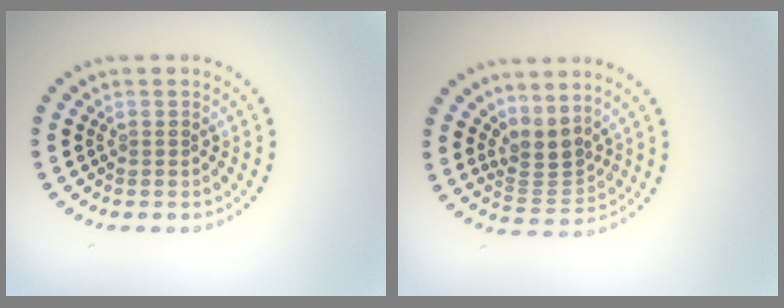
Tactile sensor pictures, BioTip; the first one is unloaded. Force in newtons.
{"total": 2.8, "press": 1.9, "slide": 2.1}